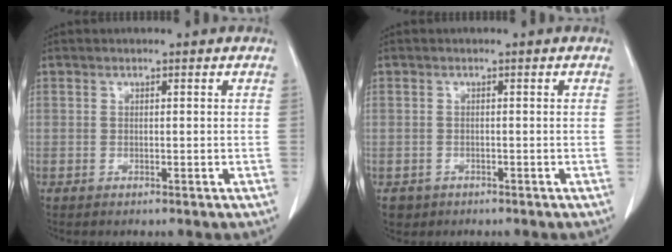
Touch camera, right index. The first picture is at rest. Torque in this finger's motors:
{"motor_torque": [-0.10, -0.05, -0.72, -0.21]}